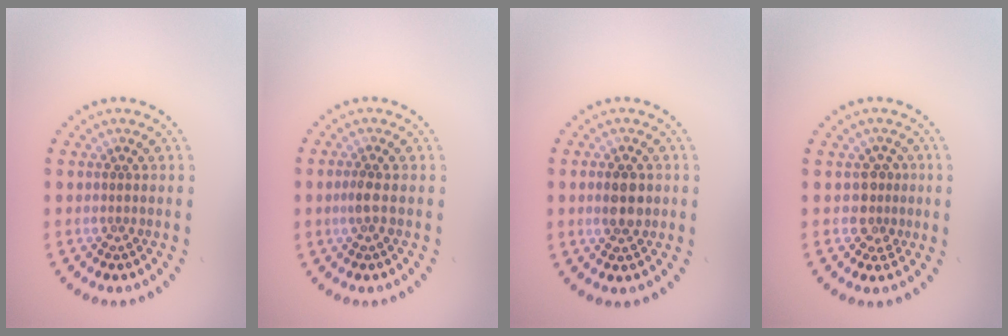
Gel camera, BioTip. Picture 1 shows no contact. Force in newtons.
{"total": 0.9, "press": 0.8, "slide": 0.4}
{"total": 2.6, "press": 2.6, "slide": 0.3}
{"total": 2.1, "press": 1.7, "slide": 1.2}